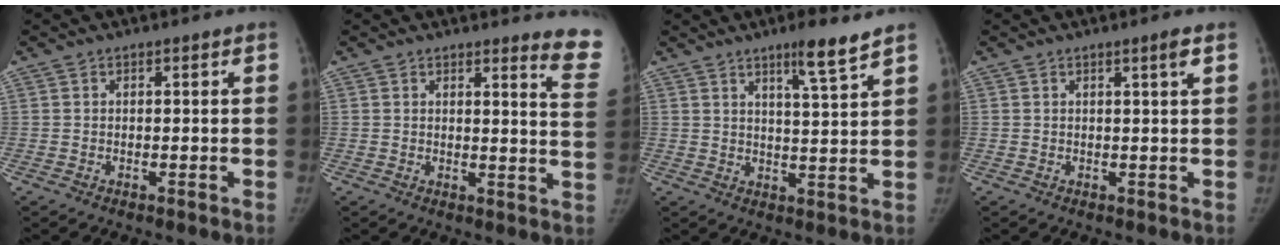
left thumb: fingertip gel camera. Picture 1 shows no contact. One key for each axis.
{"total": 8.4, "fx": 8.0, "fy": 0.4, "fz": 2.4, "tx": -0.002, "ty": -0.097, "tz": 0.063}
{"total": 6.7, "fx": 4.7, "fy": 0.1, "fz": 4.7, "tx": -0.066, "ty": -0.032, "tz": 0.074}
{"total": 1.5, "fx": 0.7, "fy": -0.3, "fz": 1.2, "tx": -0.018, "ty": -0.006, "tz": 0.013}